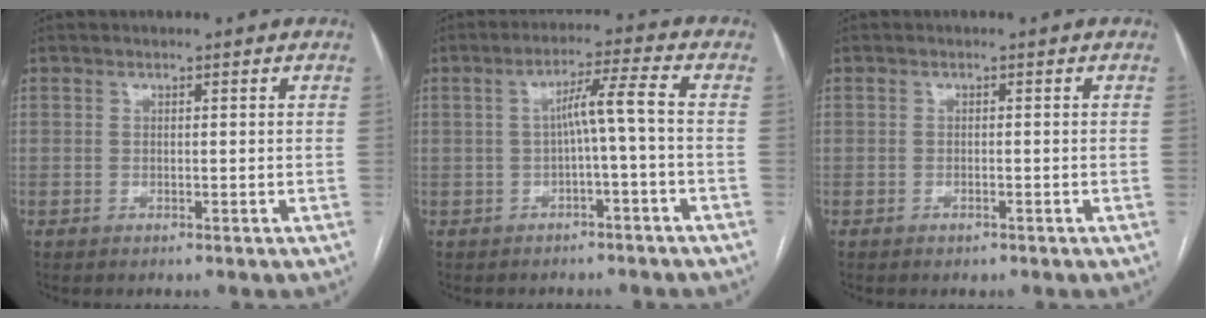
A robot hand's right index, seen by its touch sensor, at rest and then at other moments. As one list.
[{"total": 5.1, "force": [-0.9, -0.5, 5.0], "torque": [-0.083, 0.022, -0.012]}, {"total": 0.7, "force": [-0.6, 0.3, 0.3], "torque": [-0.009, -0.001, -0.006]}]